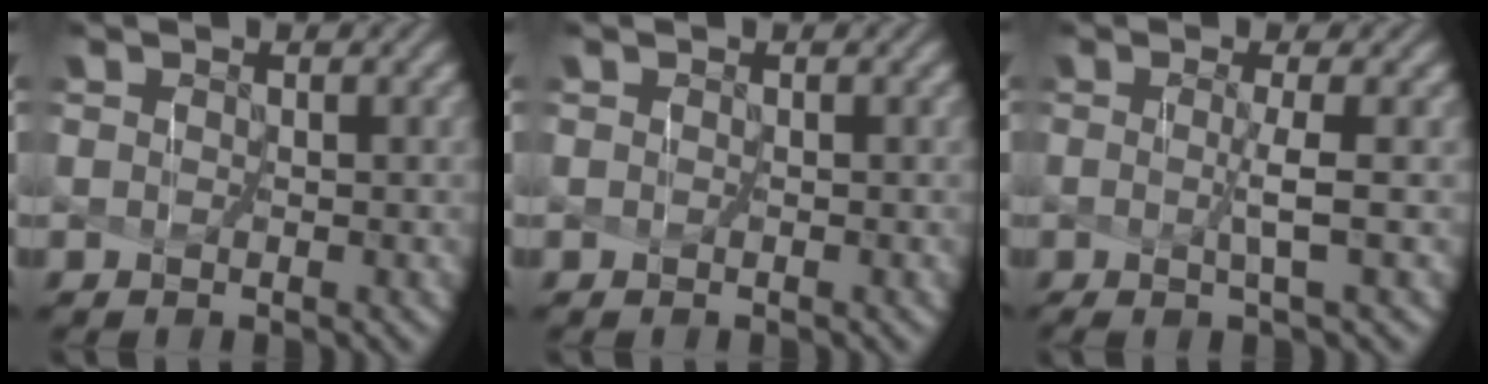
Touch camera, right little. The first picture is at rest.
{"total": 0.0}
{"total": 2.4, "force": [-0.6, -0.7, 2.2], "torque": [-0.050, -0.012, -0.001]}